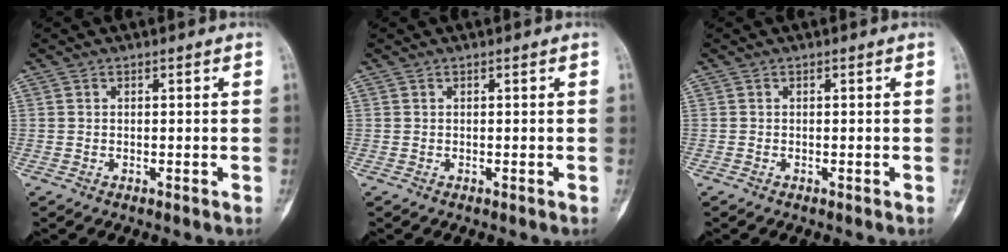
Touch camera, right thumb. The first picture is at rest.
{"total": 0.0}
{"total": 0.0}